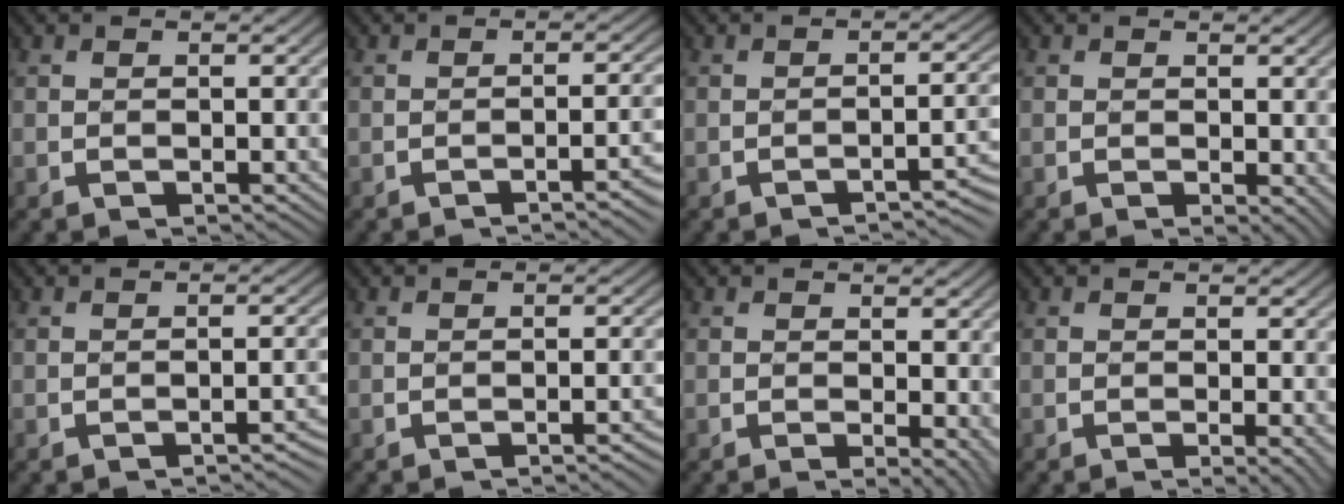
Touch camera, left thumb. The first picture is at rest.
{"total": 4.3, "force": [-2.2, 1.0, 3.6], "torque": [-0.032, 0.013, -0.036]}
{"total": 3.9, "force": [-2.5, 0.7, 2.9], "torque": [-0.031, 0.013, -0.041]}
{"total": 1.0, "force": [0.2, 0.2, 0.9], "torque": [-0.014, -0.006, 0.004]}
{"total": 3.0, "force": [-2.0, 0.6, 2.2], "torque": [-0.022, 0.011, -0.032]}
{"total": 2.4, "force": [-1.4, 0.5, 1.8], "torque": [-0.014, 0.010, -0.025]}
{"total": 2.2, "force": [-0.1, 0.5, 2.2], "torque": [-0.030, -0.005, -0.002]}
{"total": 2.0, "force": [-0.5, 0.3, 1.9], "torque": [-0.026, 0.002, -0.012]}